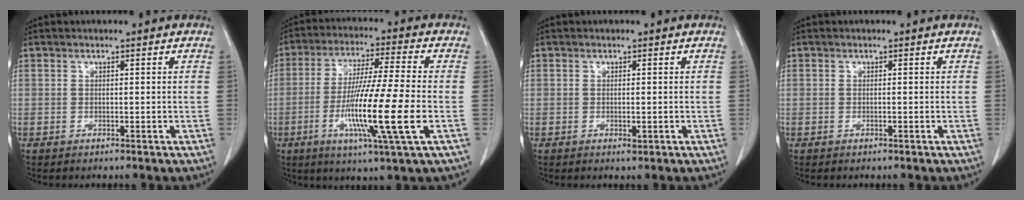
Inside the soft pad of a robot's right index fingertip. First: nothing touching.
{"total": 14.8, "force": [-3.7, -0.8, 14.4], "torque": [-0.273, -0.022, -0.071]}
{"total": 0.9, "force": [-0.2, 0.3, 0.8], "torque": [-0.015, -0.003, 0.001]}
{"total": 0.0}